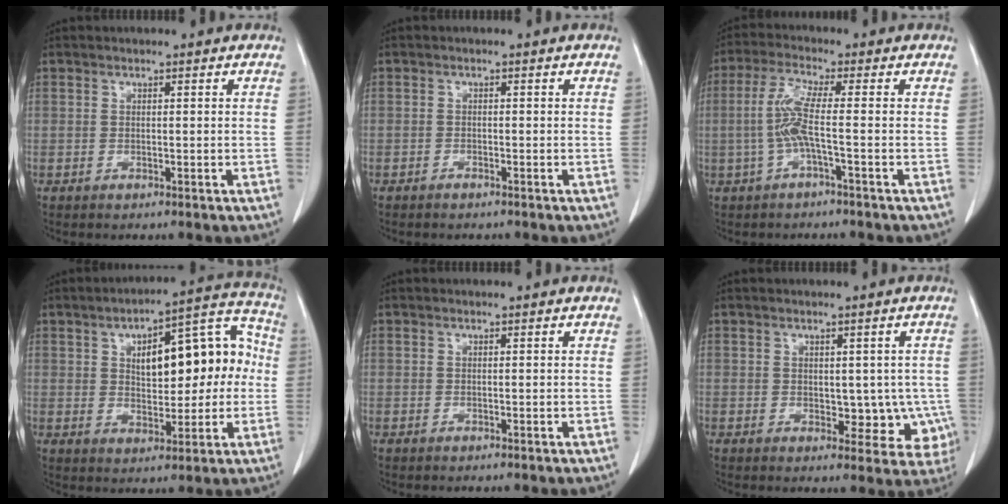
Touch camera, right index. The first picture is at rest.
{"total": 0.8, "force": [-0.7, 0.4, 0.0], "torque": [-0.002, 0.001, -0.012]}
{"total": 5.2, "force": [-0.9, 0.1, 5.1], "torque": [-0.114, 0.008, -0.019]}
{"total": 15.5, "force": [1.9, 6.7, 13.9], "torque": [-0.188, 0.048, 0.035]}
{"total": 0.0}
{"total": 6.8, "force": [-0.6, 4.5, 5.1], "torque": [-0.031, 0.009, 0.002]}